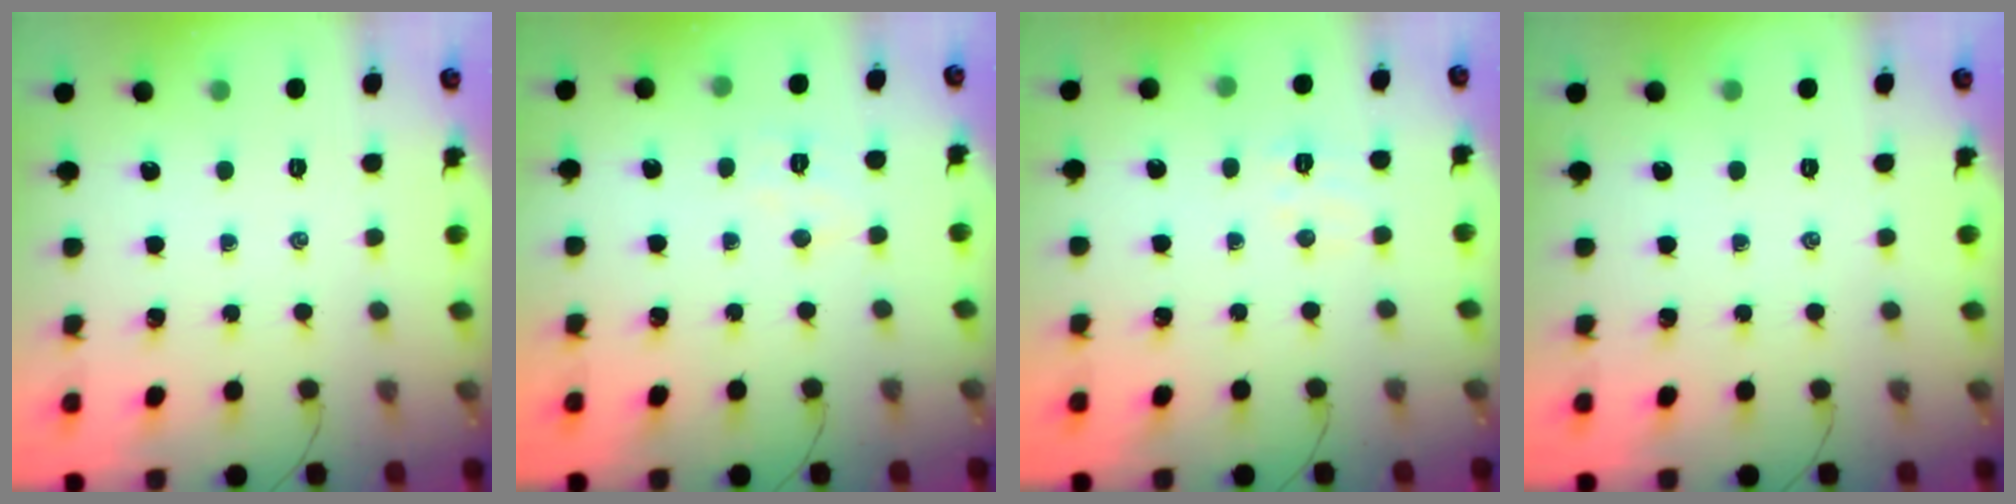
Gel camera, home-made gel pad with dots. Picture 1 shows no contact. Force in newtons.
{"total": 5.9, "press": 5.8, "slide": 1.1}
{"total": 5.7, "press": 5.6, "slide": 1.2}
{"total": 0.0}